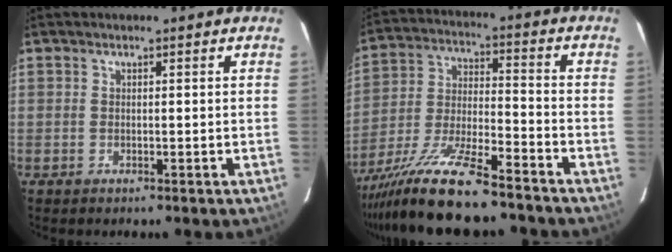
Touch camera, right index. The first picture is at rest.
{"total": 15.3, "force": [-12.6, 1.5, 8.7], "torque": [-0.177, -0.018, -0.227]}